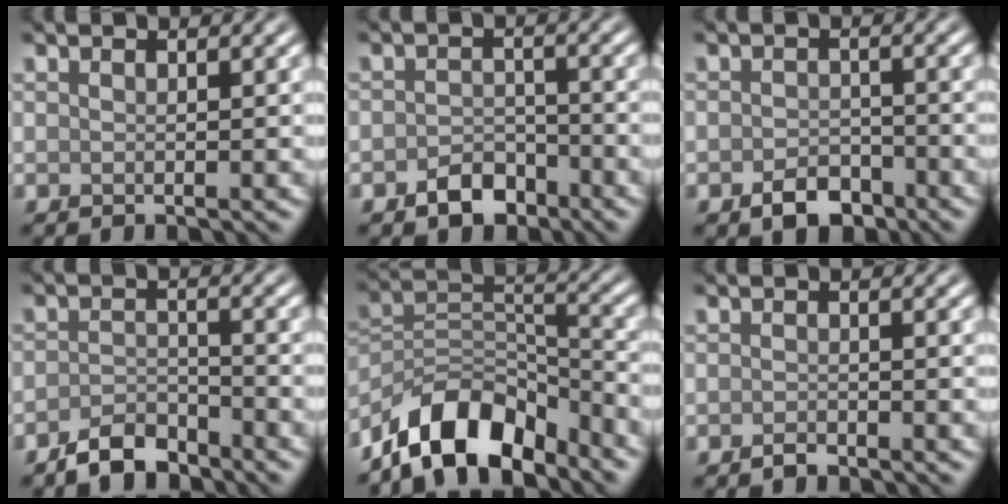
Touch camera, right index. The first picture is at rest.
{"total": 2.7, "force": [-1.8, 1.7, 1.1], "torque": [-0.011, 0.007, -0.035]}
{"total": 3.0, "force": [-1.8, 1.9, 1.5], "torque": [-0.019, 0.002, -0.035]}
{"total": 3.3, "force": [-2.8, 1.2, 1.3], "torque": [-0.024, 0.005, -0.058]}
{"total": 8.9, "force": [-6.9, 3.7, 4.2], "torque": [-0.051, -0.001, -0.133]}
{"total": 0.9, "force": [-0.7, 0.3, 0.3], "torque": [-0.006, 0.001, -0.015]}